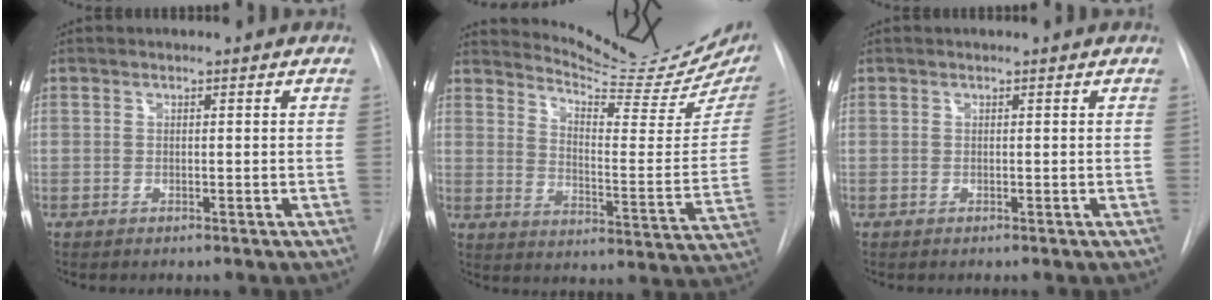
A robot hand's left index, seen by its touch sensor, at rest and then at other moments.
{"total": 20.5, "force": [19.1, 1.2, 7.2], "torque": [-0.106, -0.102, 0.243]}
{"total": 0.0}